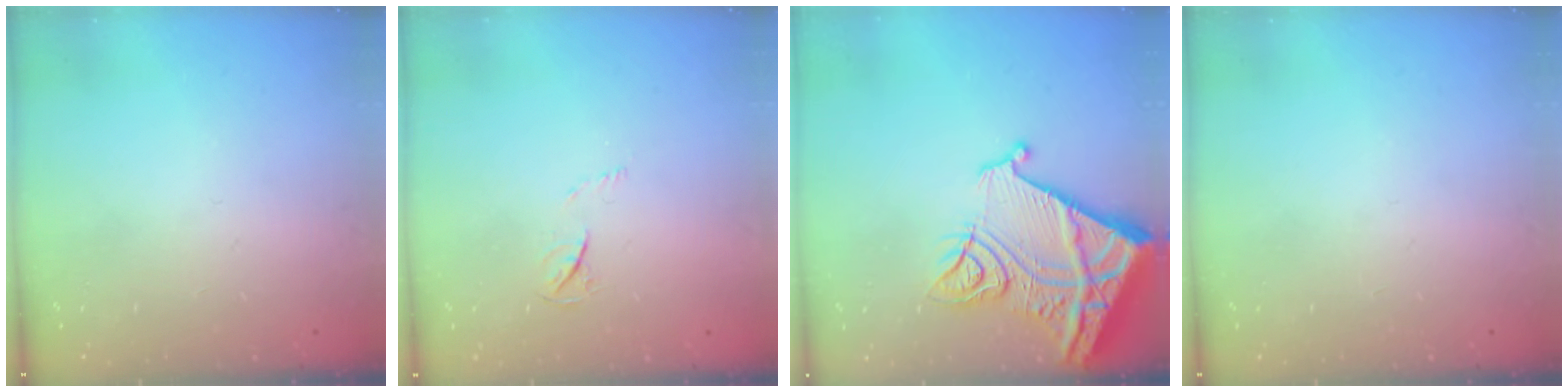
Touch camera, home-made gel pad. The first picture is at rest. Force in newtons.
{"total": 3.3, "press": 3.2, "slide": 0.5}
{"total": 18.7, "press": 18.6, "slide": 2.1}
{"total": 0.0}